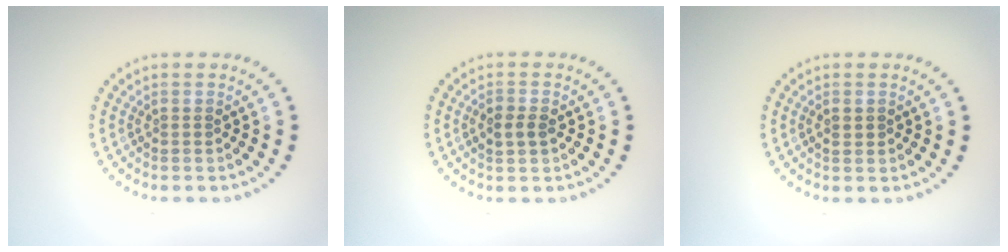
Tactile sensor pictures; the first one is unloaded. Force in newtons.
{"total": 1.6, "press": 1.6, "slide": 0.1}
{"total": 0.7, "press": 0.6, "slide": 0.3}